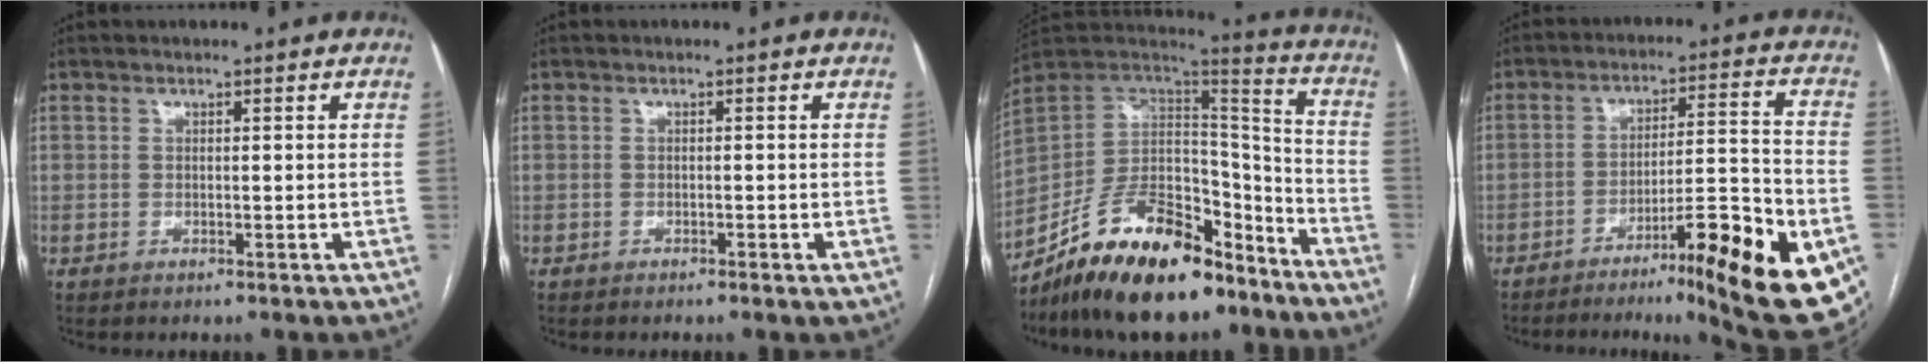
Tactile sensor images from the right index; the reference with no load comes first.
{"total": 0.7, "force": [-0.4, 0.0, 0.5], "torque": [-0.007, 0.000, -0.008]}
{"total": 21.9, "force": [-15.9, 8.3, 12.5], "torque": [-0.217, 0.025, -0.276]}
{"total": 20.8, "force": [-10.4, 2.4, 17.8], "torque": [-0.179, 0.011, -0.148]}